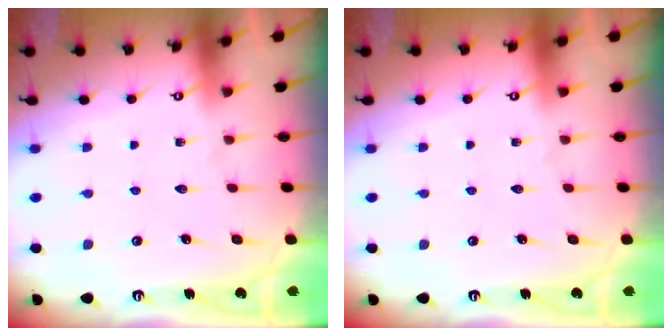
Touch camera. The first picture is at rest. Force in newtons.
{"total": 0.0}